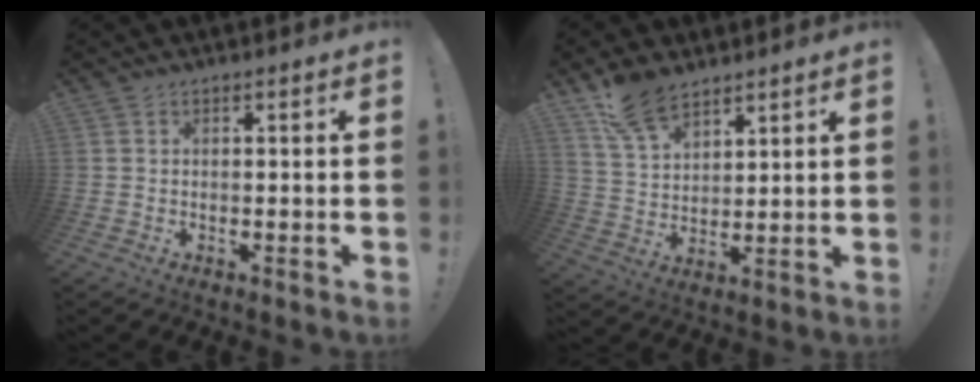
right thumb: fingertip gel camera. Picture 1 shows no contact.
{"total": 11.0, "force": [8.3, 5.4, 4.9], "torque": [-0.098, -0.042, 0.161]}